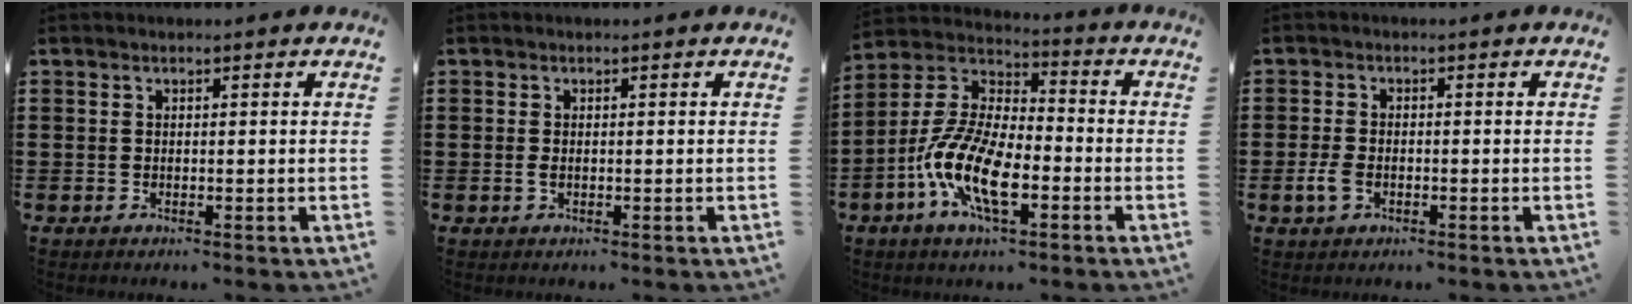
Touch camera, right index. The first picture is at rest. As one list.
[{"total": 0.9, "force": [-0.2, 0.3, 0.9], "torque": [-0.025, -0.006, -0.004]}, {"total": 12.1, "force": [-5.0, 4.5, 10.1], "torque": [-0.251, -0.021, -0.103]}, {"total": 2.9, "force": [-1.0, 1.7, 2.2], "torque": [-0.062, -0.009, -0.022]}]